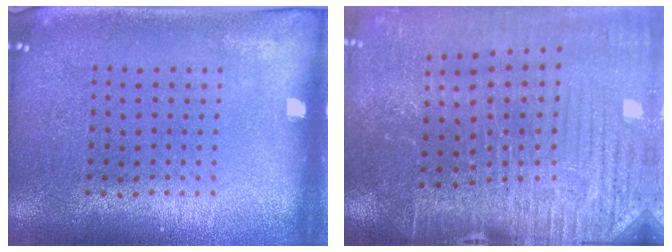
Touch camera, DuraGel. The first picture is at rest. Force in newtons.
{"total": 3.9, "press": 3.9, "slide": 0.6}